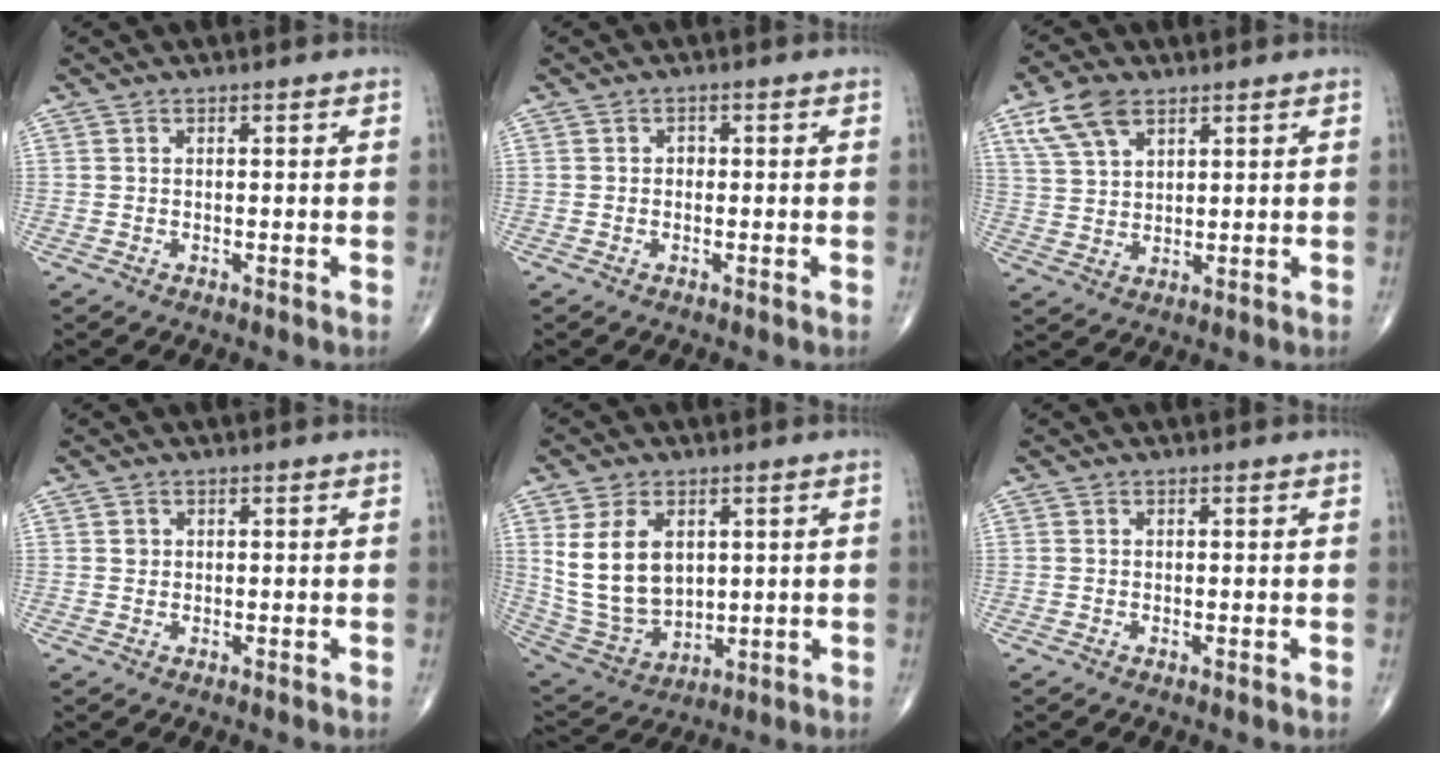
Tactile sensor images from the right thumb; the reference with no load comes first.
{"total": 0.9, "force": [-0.1, 0.8, 0.5], "torque": [0.000, 0.004, -0.006]}
{"total": 8.2, "force": [4.7, 4.4, 5.1], "torque": [-0.093, -0.008, 0.098]}
{"total": 0.9, "force": [0.2, 0.8, 0.3], "torque": [0.001, 0.001, 0.003]}
{"total": 13.7, "force": [3.2, 9.2, 9.6], "torque": [-0.165, -0.016, 0.081]}
{"total": 0.0}